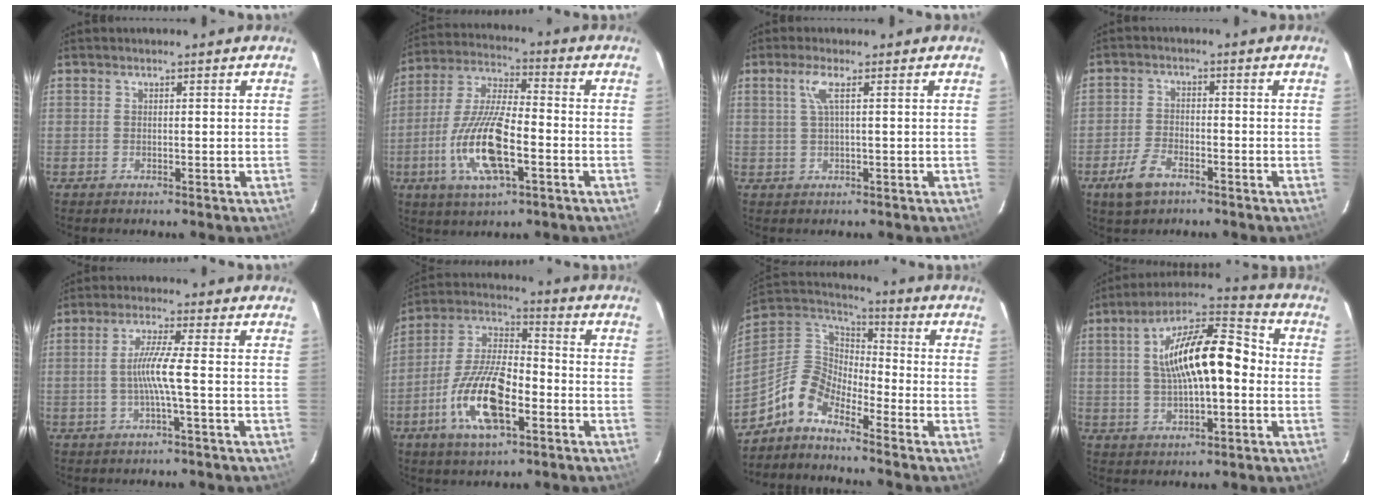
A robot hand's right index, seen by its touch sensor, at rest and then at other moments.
{"total": 15.4, "force": [-5.0, 5.0, 13.7], "torque": [-0.290, -0.009, -0.097]}
{"total": 2.8, "force": [0.9, -0.4, 2.6], "torque": [-0.051, 0.002, 0.020]}
{"total": 6.2, "force": [-4.0, 3.2, 3.6], "torque": [-0.092, -0.003, -0.073]}
{"total": 5.2, "force": [-1.1, -1.1, 5.0], "torque": [-0.107, -0.002, -0.019]}
{"total": 15.7, "force": [-6.2, 6.1, 13.1], "torque": [-0.274, -0.003, -0.120]}
{"total": 9.3, "force": [-7.2, 3.9, 4.4], "torque": [-0.102, 0.026, -0.161]}
{"total": 16.2, "force": [0.8, 6.0, 15.1], "torque": [-0.258, 0.030, 0.009]}